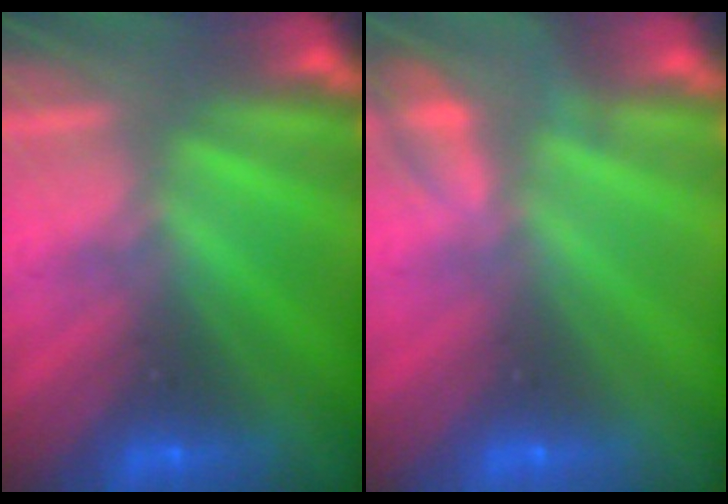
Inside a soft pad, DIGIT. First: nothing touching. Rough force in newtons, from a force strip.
{"total": 2.2}